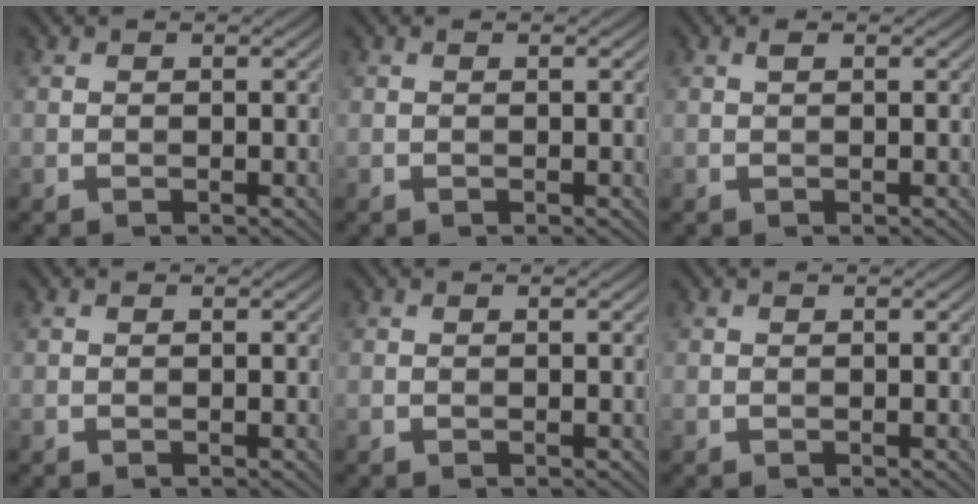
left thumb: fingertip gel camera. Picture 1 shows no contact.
{"total": 0.0}
{"total": 0.5, "force": [0.2, 0.1, 0.4], "torque": [-0.011, 0.003, 0.004]}
{"total": 0.0}
{"total": 0.0}
{"total": 0.0}